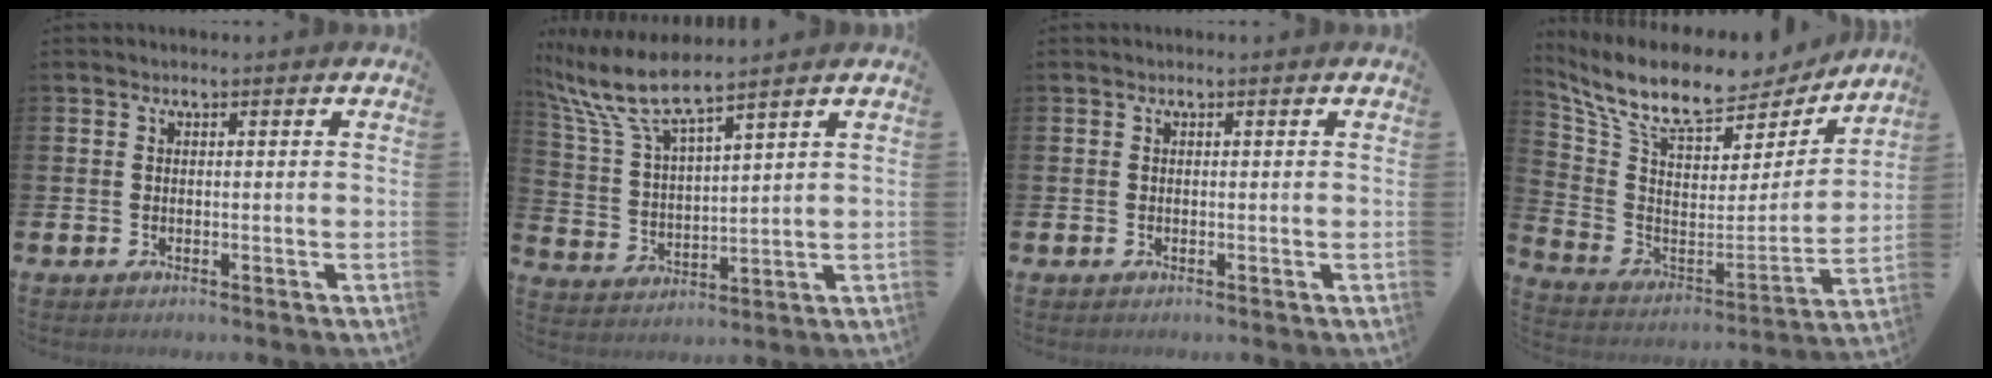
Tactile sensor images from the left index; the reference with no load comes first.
{"total": 7.8, "force": [6.8, 0.7, 3.7], "torque": [-0.106, -0.032, 0.116]}
{"total": 0.0}
{"total": 11.0, "force": [9.3, 3.4, 4.8], "torque": [-0.135, -0.058, 0.161]}